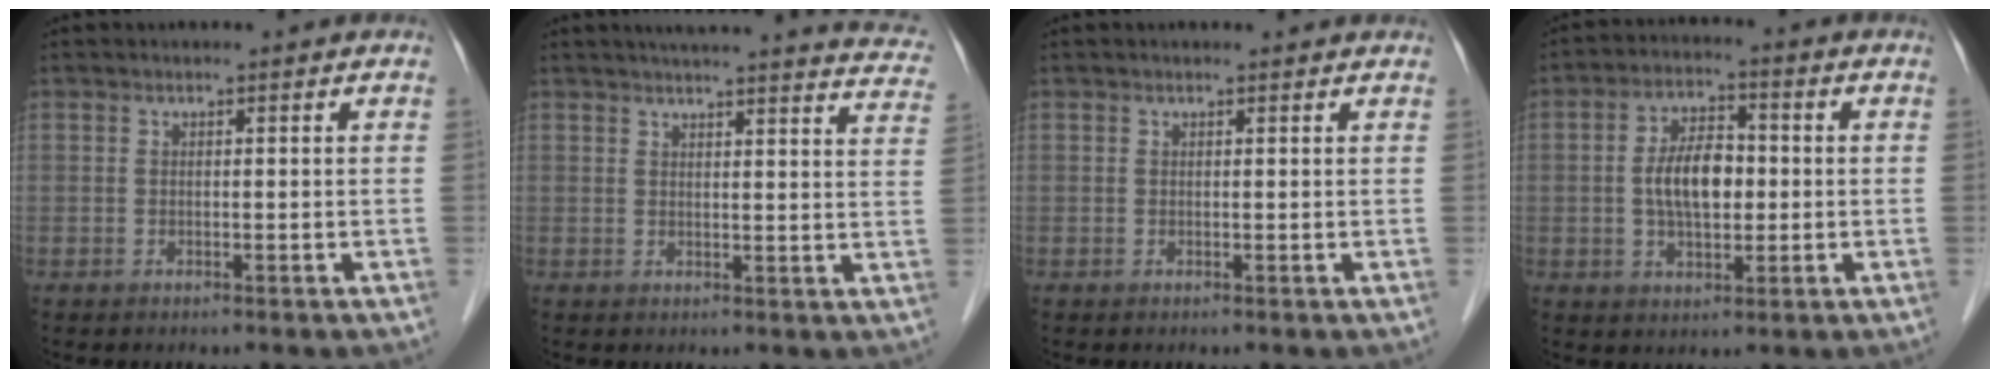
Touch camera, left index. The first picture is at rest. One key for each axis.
{"total": 20.3, "fx": 18.6, "fy": 1.8, "fz": 7.9, "tx": -0.098, "ty": -0.041, "tz": 0.201}
{"total": 1.8, "fx": 1.7, "fy": 0.2, "fz": 0.4, "tx": -0.010, "ty": 0.008, "tz": 0.015}
{"total": 7.7, "fx": -0.5, "fy": 3.8, "fz": 6.7, "tx": -0.133, "ty": 0.006, "tz": -0.008}